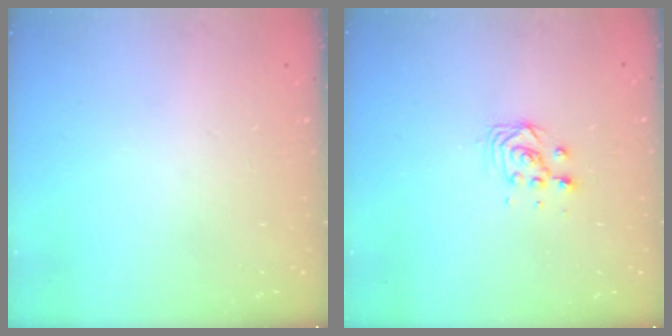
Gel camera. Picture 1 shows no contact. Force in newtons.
{"total": 5.3, "press": 5.2, "slide": 0.2}